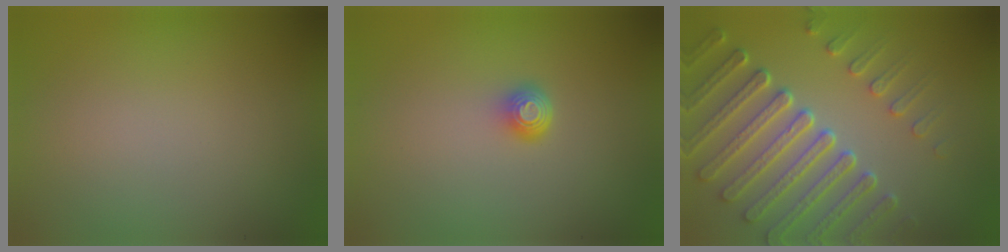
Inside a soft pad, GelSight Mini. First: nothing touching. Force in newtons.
{"total": 1.7, "press": 1.2, "slide": 1.2}
{"total": 7.5, "press": 5.6, "slide": 5.0}